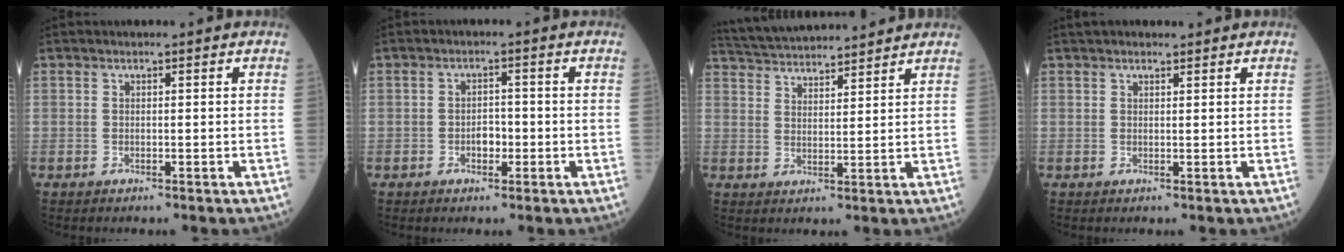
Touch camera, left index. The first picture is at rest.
{"total": 2.3, "force": [-0.9, 1.3, 1.6], "torque": [-0.015, 0.005, -0.014]}
{"total": 14.6, "force": [13.7, 1.8, 4.5], "torque": [-0.082, 0.038, 0.219]}
{"total": 4.0, "force": [3.5, 1.1, 1.6], "torque": [-0.011, 0.029, 0.053]}